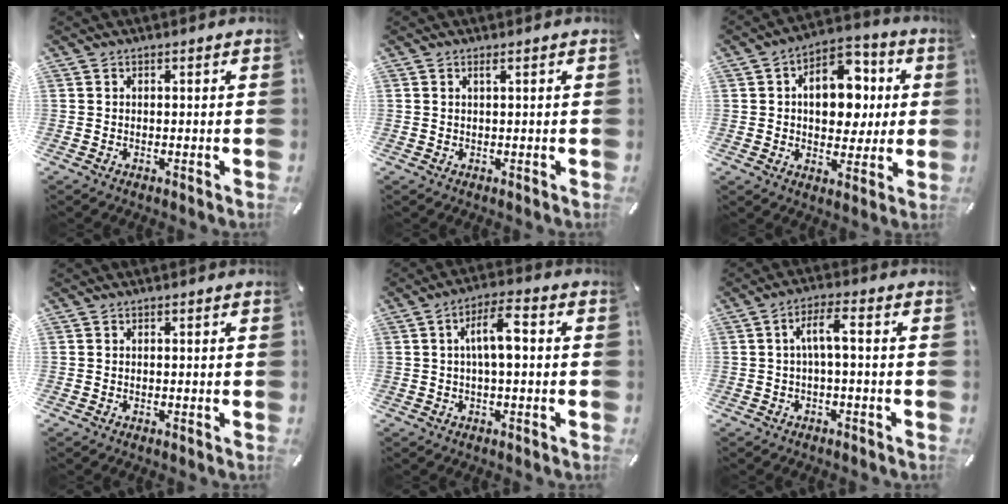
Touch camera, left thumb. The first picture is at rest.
{"total": 0.7, "force": [0.4, 0.0, 0.6], "torque": [-0.010, 0.002, 0.007]}
{"total": 13.8, "force": [1.9, 9.7, 9.7], "torque": [-0.132, -0.001, 0.032]}
{"total": 0.0}
{"total": 7.4, "force": [0.7, 2.6, 7.0], "torque": [-0.131, 0.012, 0.006]}
{"total": 5.8, "force": [-0.2, 1.6, 5.6], "torque": [-0.112, 0.010, -0.008]}